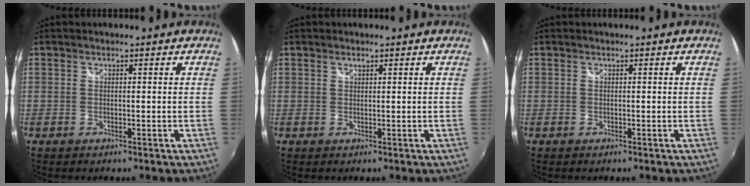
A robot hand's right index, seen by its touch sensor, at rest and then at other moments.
{"total": 0.6, "force": [0.5, 0.2, 0.2], "torque": [-0.003, 0.001, 0.008]}
{"total": 0.0}